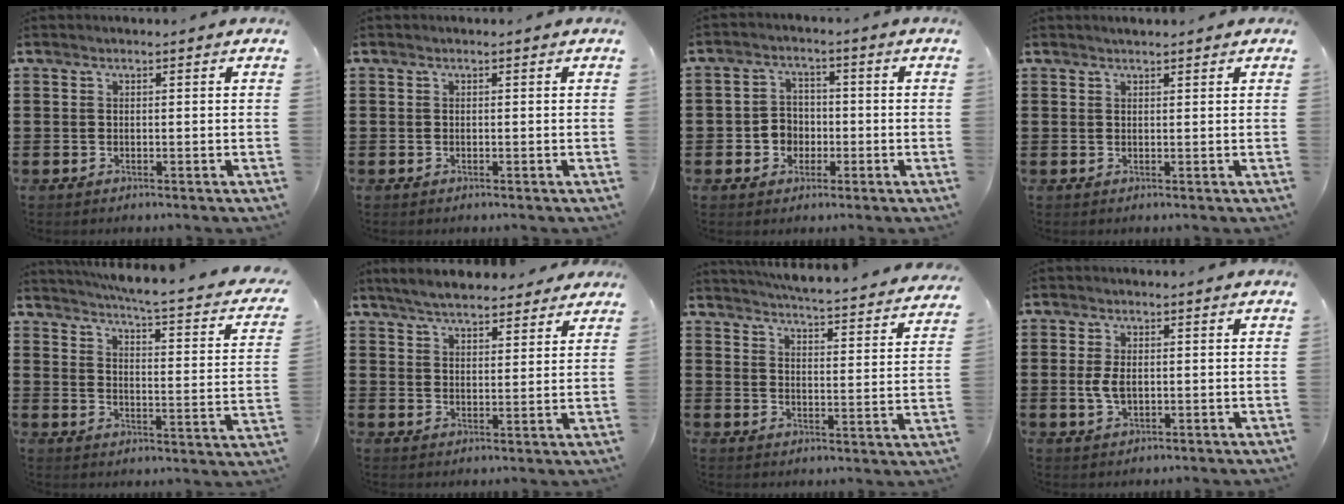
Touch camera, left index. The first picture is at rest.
{"total": 0.0}
{"total": 3.9, "force": [-1.2, 3.5, 1.4], "torque": [-0.037, 0.007, -0.026]}
{"total": 0.9, "force": [0.9, 0.2, 0.2], "torque": [-0.005, 0.001, 0.017]}
{"total": 4.2, "force": [3.4, -0.7, 2.4], "torque": [-0.068, -0.039, 0.047]}
{"total": 5.1, "force": [4.8, 1.0, 1.3], "torque": [-0.044, -0.010, 0.088]}
{"total": 4.1, "force": [4.0, -0.6, 0.9], "torque": [-0.034, -0.044, 0.060]}
{"total": 3.4, "force": [0.0, 1.9, 2.8], "torque": [-0.072, 0.000, -0.005]}